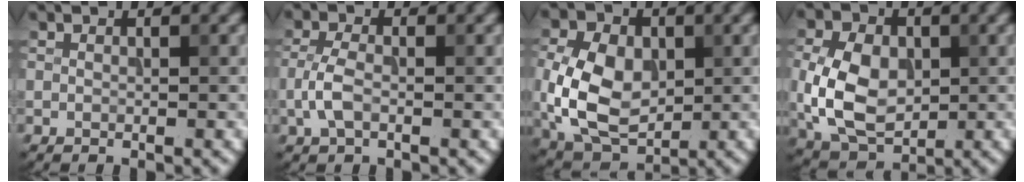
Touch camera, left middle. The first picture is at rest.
{"total": 2.6, "force": [-0.8, 1.3, 2.1], "torque": [-0.046, 0.003, -0.022]}
{"total": 9.0, "force": [-0.1, 6.3, 6.3], "torque": [-0.141, -0.002, -0.008]}
{"total": 7.7, "force": [-0.2, 5.4, 5.5], "torque": [-0.120, -0.002, -0.008]}